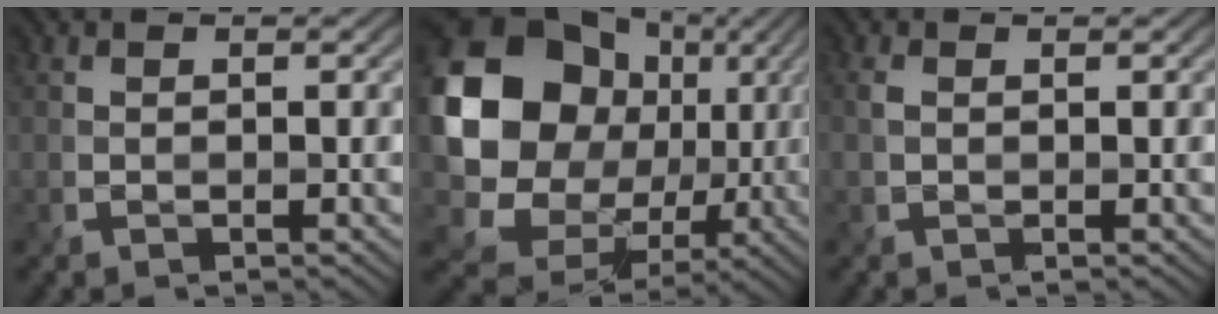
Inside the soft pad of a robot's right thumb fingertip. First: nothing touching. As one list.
[{"total": 18.2, "force": [2.5, 15.5, 9.2], "torque": [-0.220, -0.007, 0.045]}, {"total": 1.1, "force": [0.2, 0.7, 0.9], "torque": [-0.028, 0.000, 0.006]}]